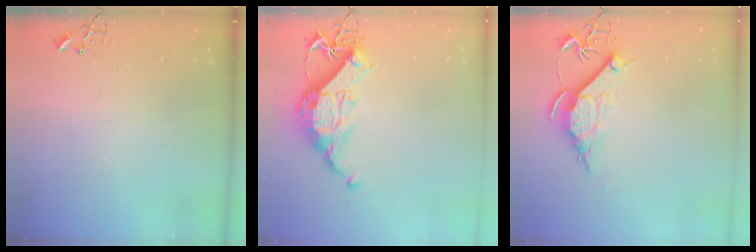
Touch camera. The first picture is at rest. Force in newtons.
{"total": 13.3, "press": 13.3, "slide": 0.7}
{"total": 10.6, "press": 10.6, "slide": 0.5}